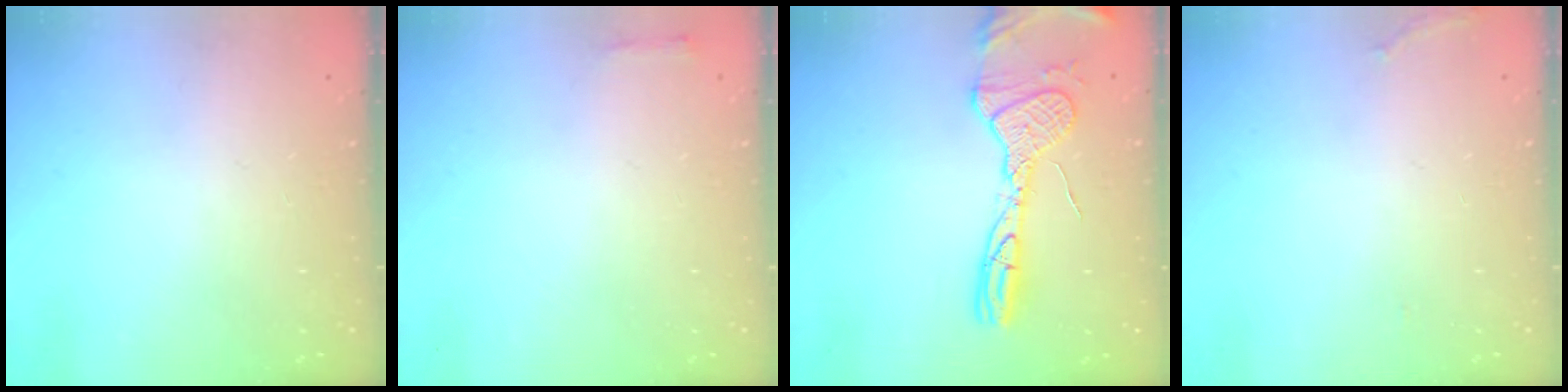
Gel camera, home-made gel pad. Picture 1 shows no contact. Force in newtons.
{"total": 2.3, "press": 2.3, "slide": 0.5}
{"total": 14.2, "press": 14.2, "slide": 1.3}
{"total": 7.9, "press": 5.9, "slide": 5.3}